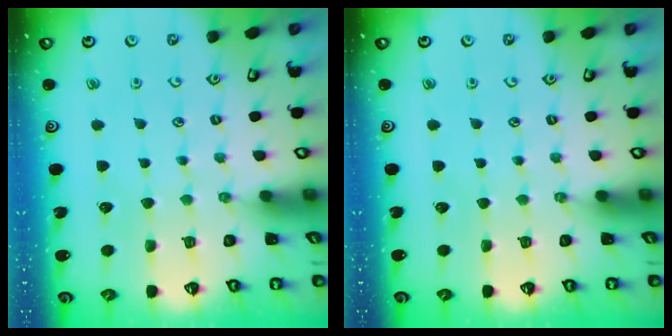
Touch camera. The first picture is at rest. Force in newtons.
{"total": 0.0}